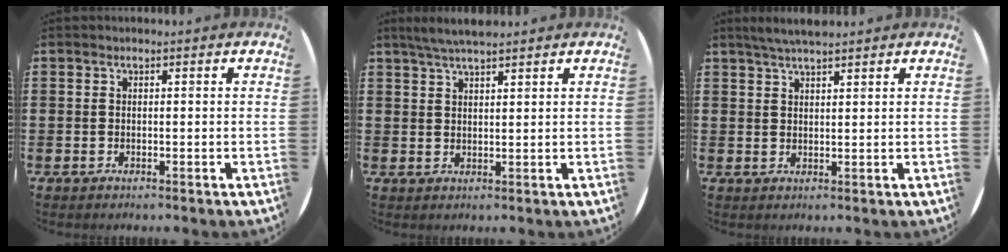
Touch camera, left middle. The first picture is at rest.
{"total": 3.7, "force": [3.3, 0.4, 1.7], "torque": [-0.040, 0.002, 0.060]}
{"total": 3.1, "force": [2.8, 0.2, 1.3], "torque": [-0.030, 0.001, 0.052]}